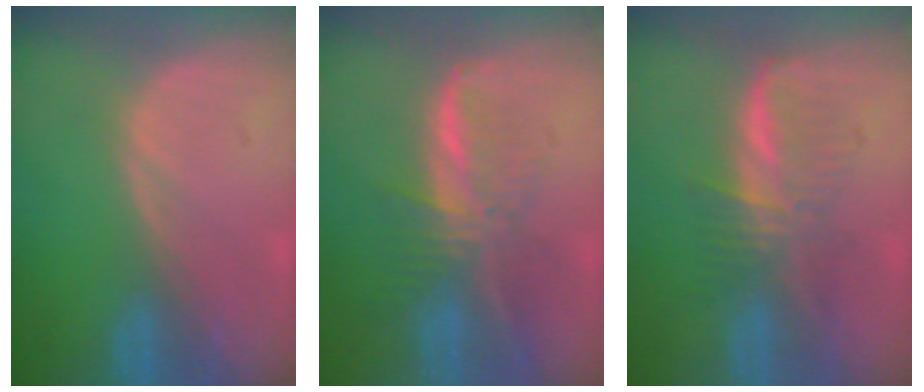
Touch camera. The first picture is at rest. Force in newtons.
{"total": 8.1, "press": 6.8, "slide": 4.4}
{"total": 5.2, "press": 5.2, "slide": 0.7}